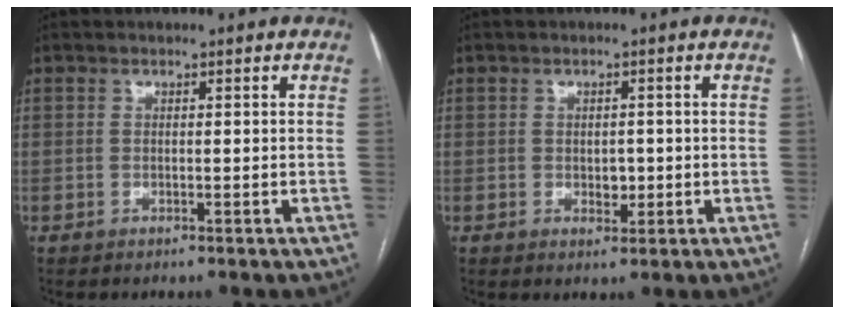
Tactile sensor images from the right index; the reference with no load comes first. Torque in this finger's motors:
{"motor_torque": [0.00, 0.05, 0.05, 0.00]}